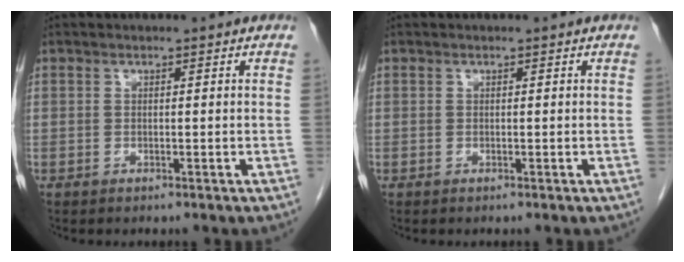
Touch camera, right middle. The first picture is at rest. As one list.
[{"total": 0.0}]